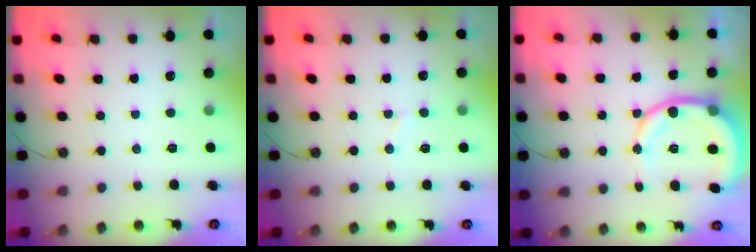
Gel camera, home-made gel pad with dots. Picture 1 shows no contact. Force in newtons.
{"total": 5.1, "press": 5.1, "slide": 0.5}
{"total": 12.6, "press": 12.4, "slide": 2.6}